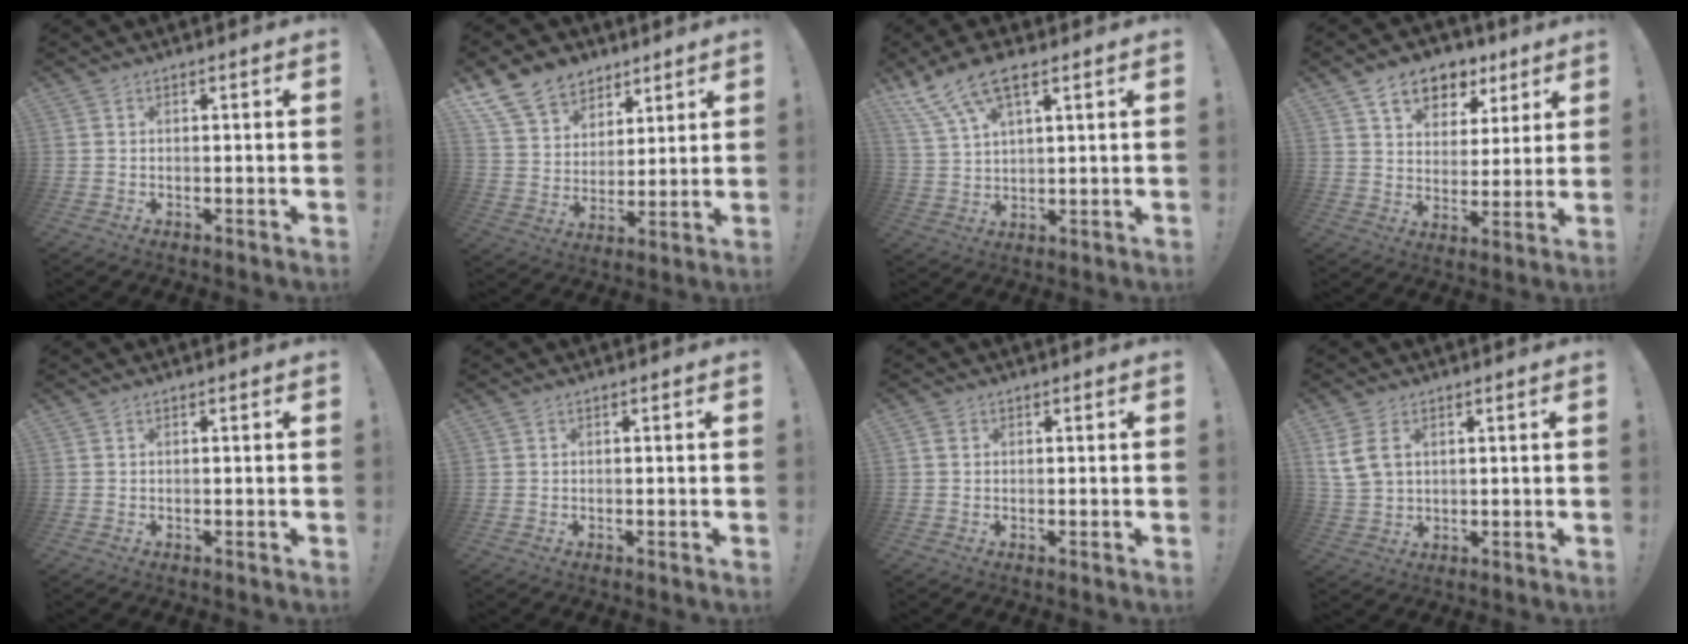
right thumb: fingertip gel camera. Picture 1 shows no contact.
{"total": 13.4, "force": [9.1, 9.1, 3.8], "torque": [-0.076, -0.058, 0.179]}
{"total": 10.6, "force": [7.0, 3.9, 7.0], "torque": [-0.137, -0.026, 0.133]}
{"total": 11.3, "force": [7.0, 7.5, 4.7], "torque": [-0.079, -0.036, 0.133]}
{"total": 0.0}
{"total": 0.0}
{"total": 1.5, "force": [0.5, 1.2, 0.7], "torque": [-0.006, 0.001, 0.008]}
{"total": 8.0, "force": [3.1, 5.3, 5.1], "torque": [-0.100, -0.002, 0.062]}